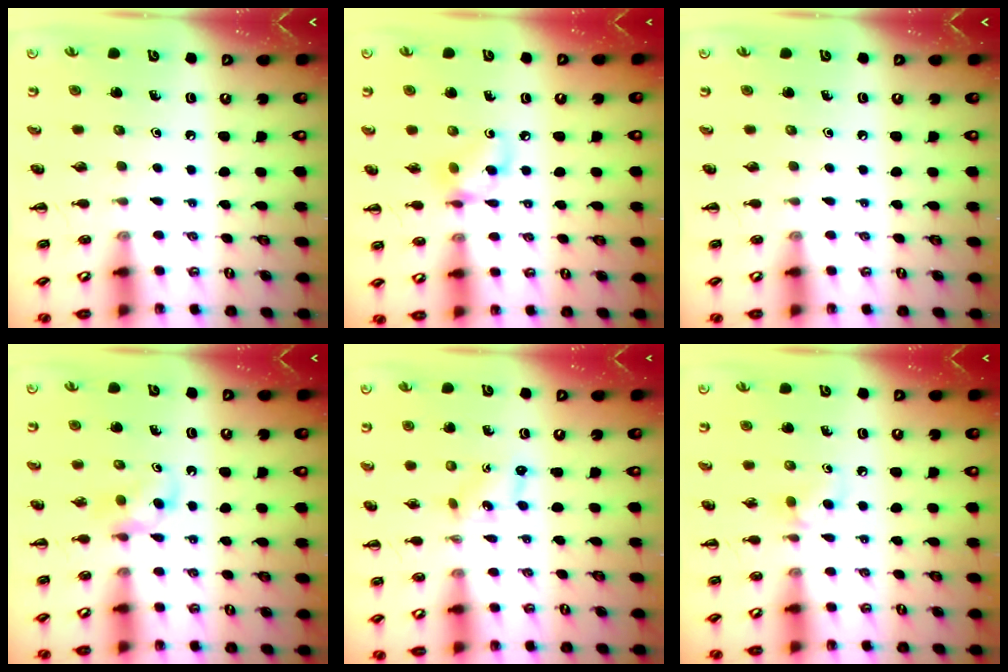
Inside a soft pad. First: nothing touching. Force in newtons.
{"total": 7.4, "press": 7.4, "slide": 0.4}
{"total": 0.0}
{"total": 3.7, "press": 3.5, "slide": 1.2}
{"total": 1.3, "press": 1.2, "slide": 0.5}
{"total": 4.3, "press": 3.9, "slide": 1.6}